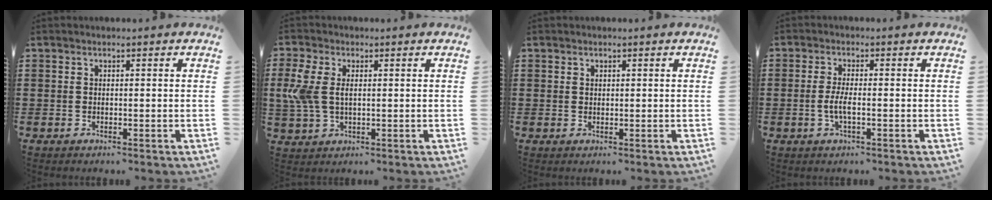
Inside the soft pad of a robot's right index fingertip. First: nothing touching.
{"total": 5.4, "force": [0.9, 3.1, 4.3], "torque": [-0.120, -0.001, 0.008]}
{"total": 0.6, "force": [0.4, 0.4, 0.1], "torque": [-0.004, 0.001, 0.008]}
{"total": 3.2, "force": [-0.8, 0.6, 3.0], "torque": [-0.076, -0.008, -0.022]}